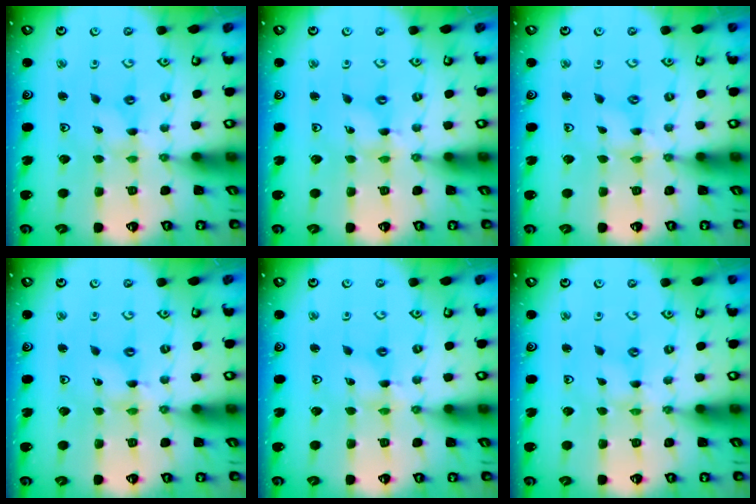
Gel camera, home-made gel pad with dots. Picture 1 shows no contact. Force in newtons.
{"total": 0.9, "press": 0.9, "slide": 0.2}
{"total": 1.1, "press": 1.1, "slide": 0.2}
{"total": 0.9, "press": 0.9, "slide": 0.2}
{"total": 2.0, "press": 1.9, "slide": 0.3}
{"total": 0.0}